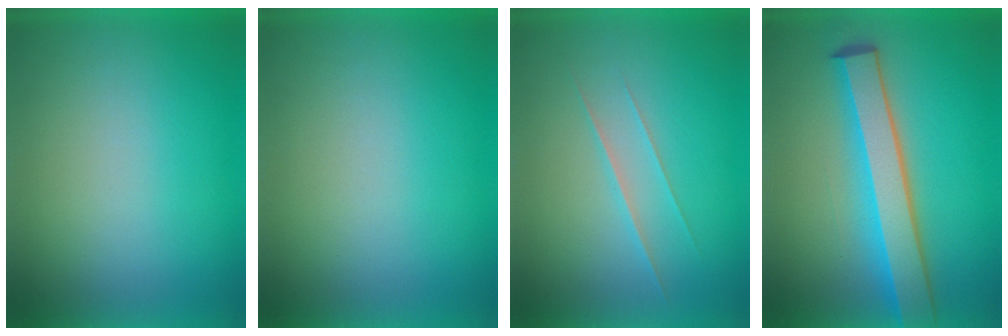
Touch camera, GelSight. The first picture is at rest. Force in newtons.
{"total": 0.0}
{"total": 1.5}
{"total": 6.5}